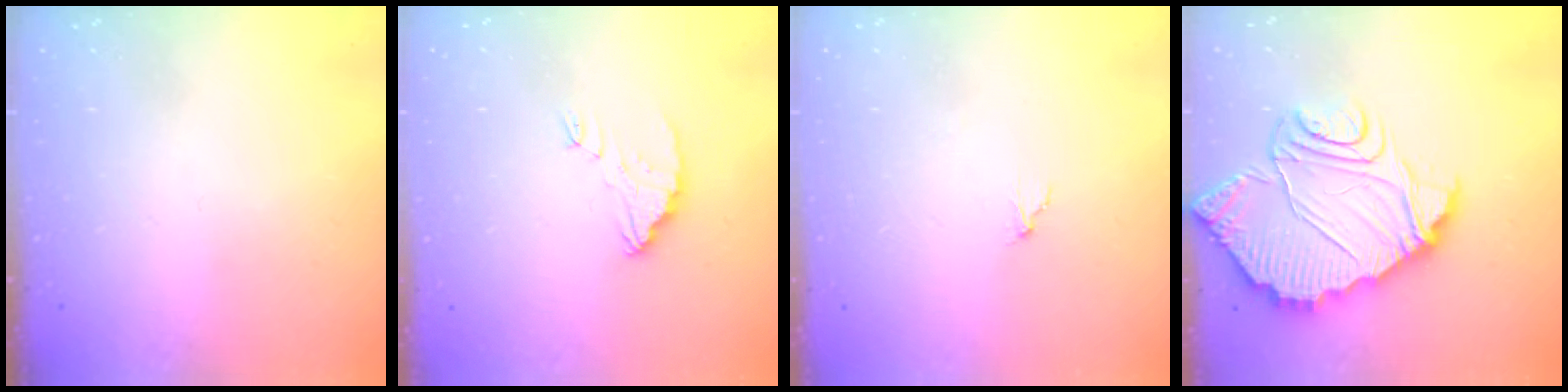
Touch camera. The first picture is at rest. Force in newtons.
{"total": 3.3, "press": 3.3, "slide": 0.1}
{"total": 2.0, "press": 2.0, "slide": 0.1}
{"total": 12.7, "press": 12.7, "slide": 0.9}